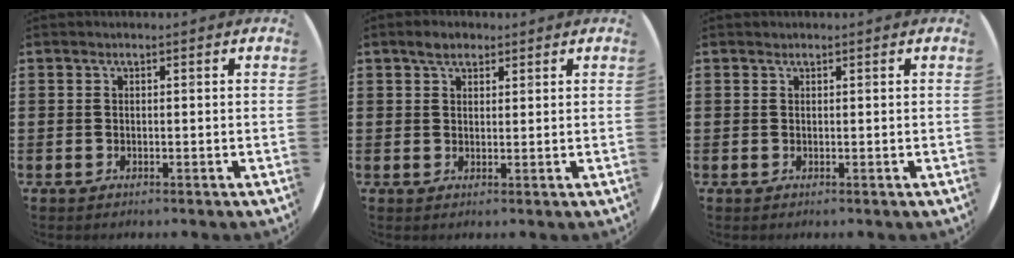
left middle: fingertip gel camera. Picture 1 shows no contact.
{"total": 2.5, "force": [1.9, 1.3, 0.9], "torque": [-0.005, 0.000, 0.032]}
{"total": 0.0}